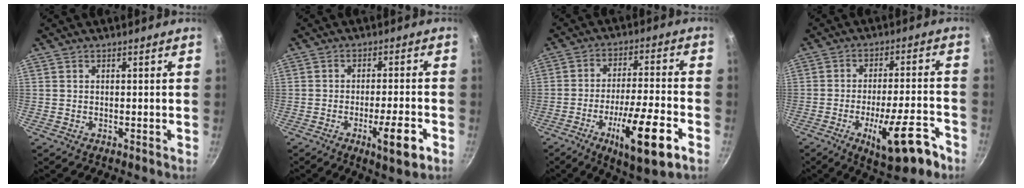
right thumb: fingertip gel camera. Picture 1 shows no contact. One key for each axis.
{"total": 8.1, "fx": -3.4, "fy": 1.5, "fz": 7.2, "tx": -0.103, "ty": 0.014, "tz": -0.048}
{"total": 16.0, "fx": -7.0, "fy": 3.5, "fz": 13.9, "tx": -0.228, "ty": 0.024, "tz": -0.112}
{"total": 14.3, "fx": -7.1, "fy": 4.4, "fz": 11.6, "tx": -0.158, "ty": 0.035, "tz": -0.098}